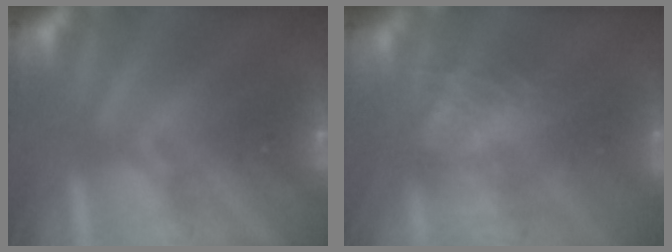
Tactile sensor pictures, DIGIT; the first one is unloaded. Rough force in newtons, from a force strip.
{"total": 7.4}